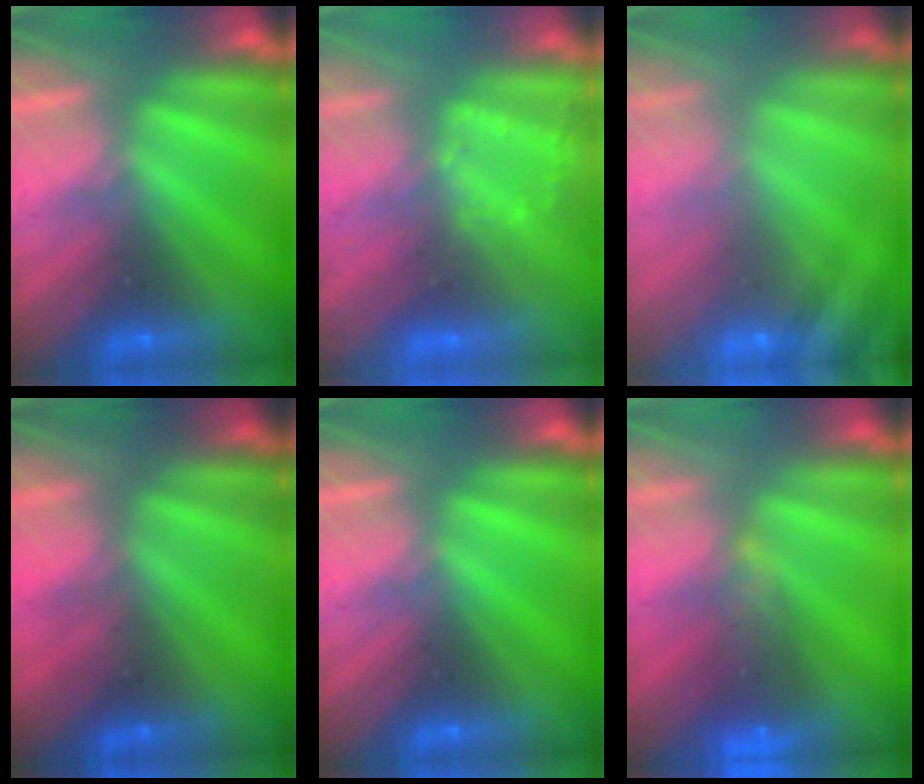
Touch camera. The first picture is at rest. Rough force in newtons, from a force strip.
{"total": 2.9}
{"total": 7.5}
{"total": 2.1}
{"total": 0.0}
{"total": 7.3}